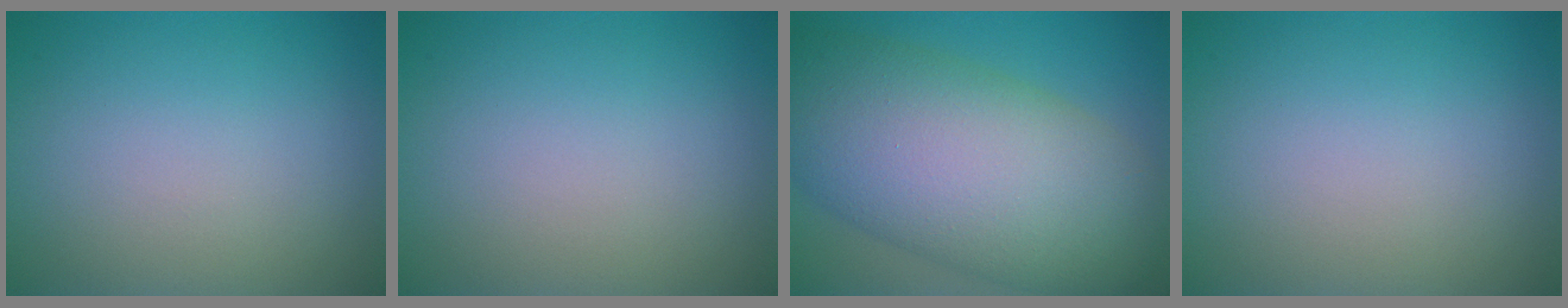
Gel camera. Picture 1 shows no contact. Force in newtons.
{"total": 0.0}
{"total": 14.3, "press": 14.3, "slide": 0.5}
{"total": 0.0}